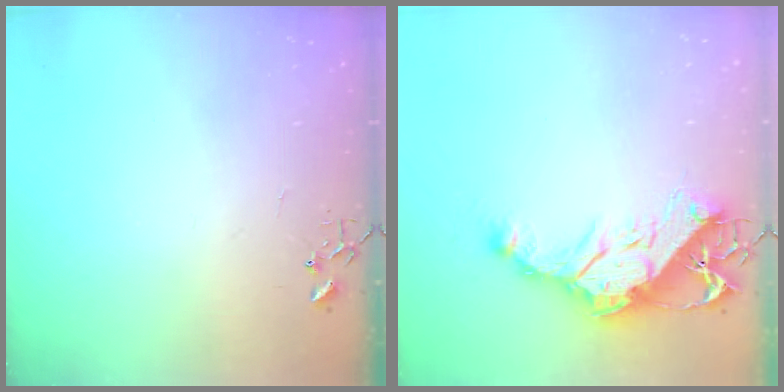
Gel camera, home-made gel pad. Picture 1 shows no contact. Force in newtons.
{"total": 15.6, "press": 15.4, "slide": 2.1}